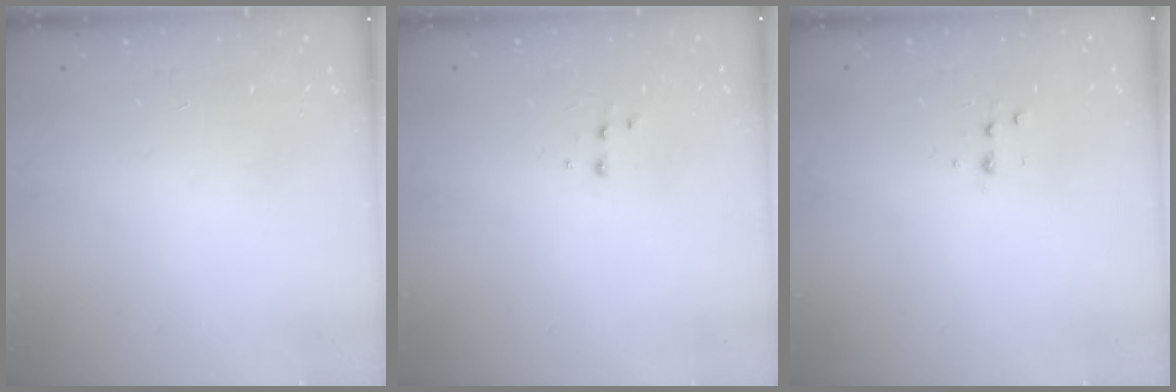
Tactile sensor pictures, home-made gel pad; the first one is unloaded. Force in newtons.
{"total": 1.9, "press": 1.9, "slide": 0.2}
{"total": 3.7, "press": 3.5, "slide": 1.1}